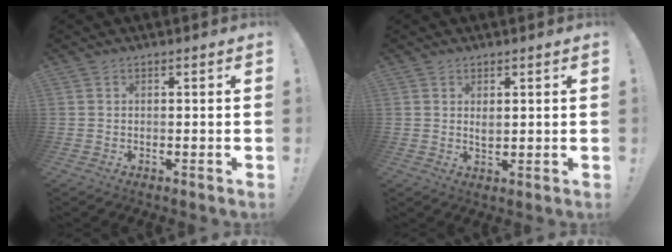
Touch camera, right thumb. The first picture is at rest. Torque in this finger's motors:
{"motor_torque": [-0.28, 0.28, 0.09, 0.29, 0.13]}